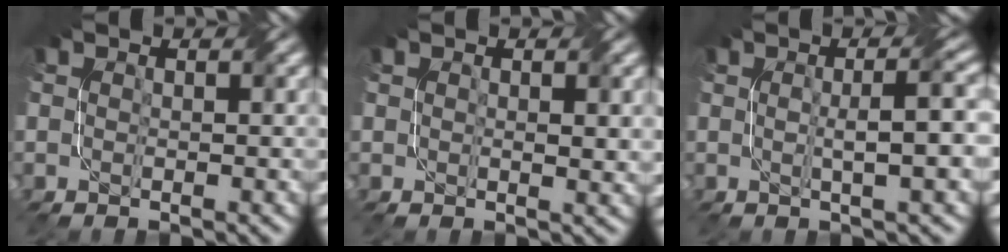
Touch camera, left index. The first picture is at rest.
{"total": 1.4, "force": [0.5, 0.5, 1.2], "torque": [-0.017, -0.004, 0.014]}
{"total": 4.3, "force": [0.1, 0.9, 4.2], "torque": [-0.062, 0.011, 0.002]}